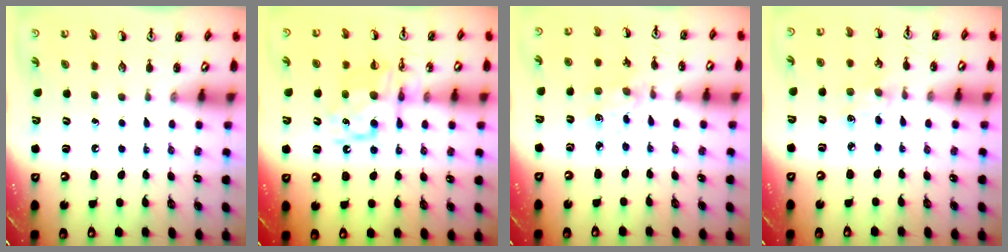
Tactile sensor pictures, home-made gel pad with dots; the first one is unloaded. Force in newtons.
{"total": 11.3, "press": 11.3, "slide": 0.3}
{"total": 2.7, "press": 2.6, "slide": 0.4}
{"total": 6.1, "press": 6.1, "slide": 0.7}